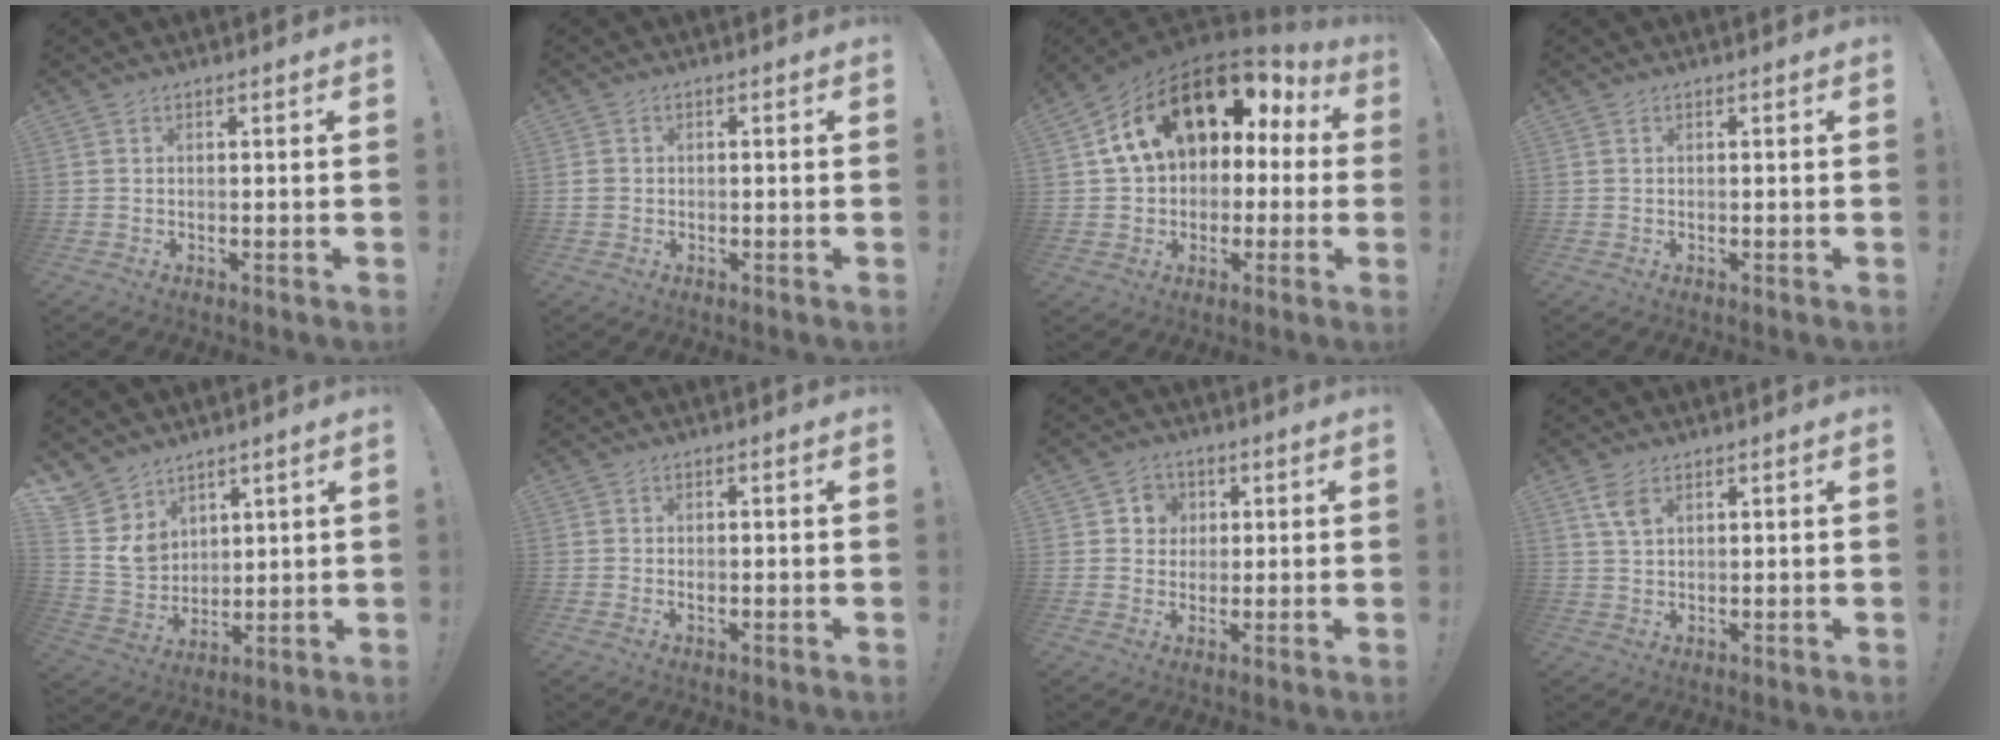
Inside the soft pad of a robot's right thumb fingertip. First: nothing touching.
{"total": 2.1, "force": [-0.6, 1.7, 1.0], "torque": [-0.015, 0.007, -0.011]}
{"total": 20.0, "force": [8.7, 11.5, 13.9], "torque": [-0.219, -0.037, 0.155]}
{"total": 0.0}
{"total": 8.6, "force": [5.1, 6.9, 0.9], "torque": [-0.024, -0.051, 0.108]}
{"total": 0.5, "force": [-0.1, 0.4, 0.3], "torque": [-0.006, 0.001, -0.001]}
{"total": 5.3, "force": [1.1, 5.1, 1.1], "torque": [-0.013, -0.004, 0.020]}
{"total": 4.7, "force": [2.5, 2.3, 3.3], "torque": [-0.053, -0.010, 0.044]}